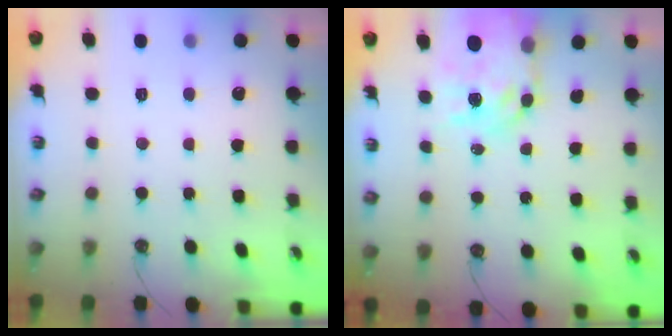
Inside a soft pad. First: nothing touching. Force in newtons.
{"total": 12.3, "press": 12.3, "slide": 1.0}